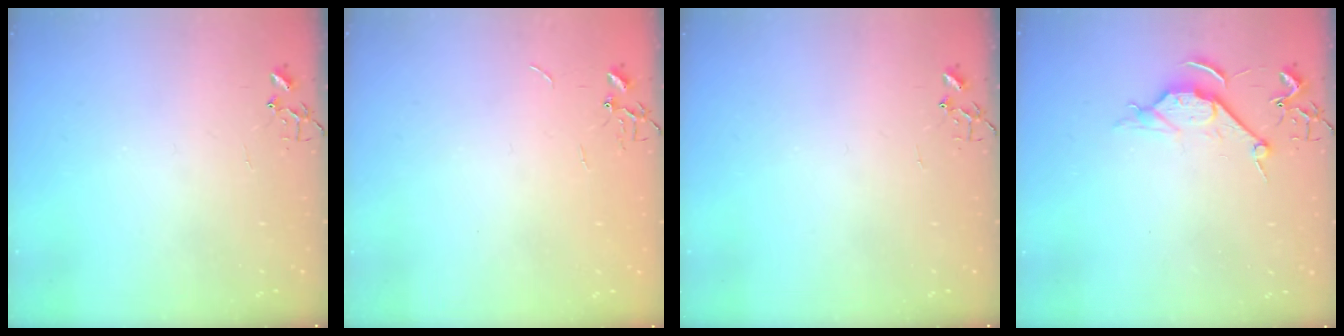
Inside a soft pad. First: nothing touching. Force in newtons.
{"total": 0.7, "press": 0.7, "slide": 0.1}
{"total": 0.0}
{"total": 6.8, "press": 6.8, "slide": 0.7}